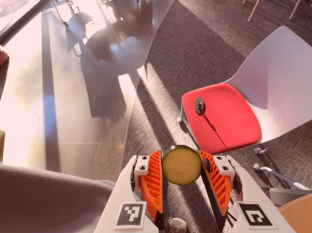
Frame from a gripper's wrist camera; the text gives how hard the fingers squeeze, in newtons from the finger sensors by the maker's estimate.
{"total": 7.8, "left": 7.8, "right": 7.8}